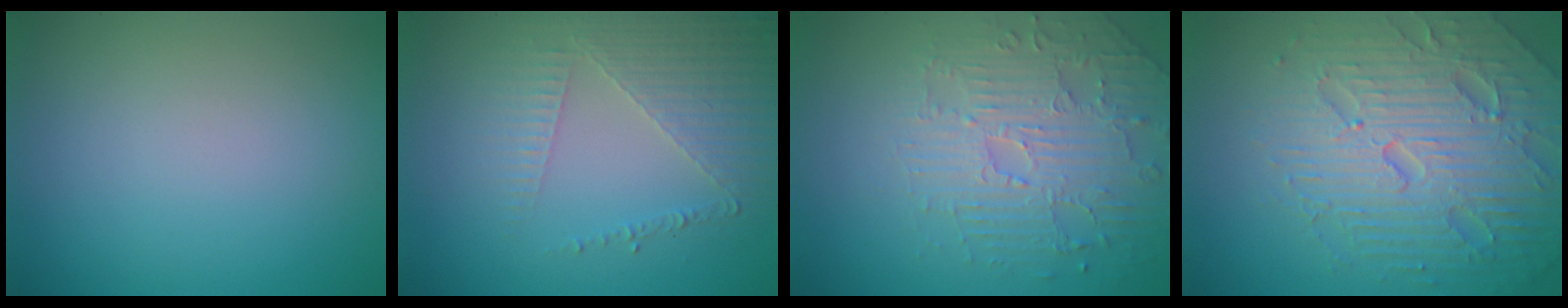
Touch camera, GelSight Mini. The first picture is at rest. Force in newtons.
{"total": 5.0, "press": 3.2, "slide": 3.8}
{"total": 4.6, "press": 3.7, "slide": 2.7}
{"total": 7.4, "press": 7.2, "slide": 1.7}